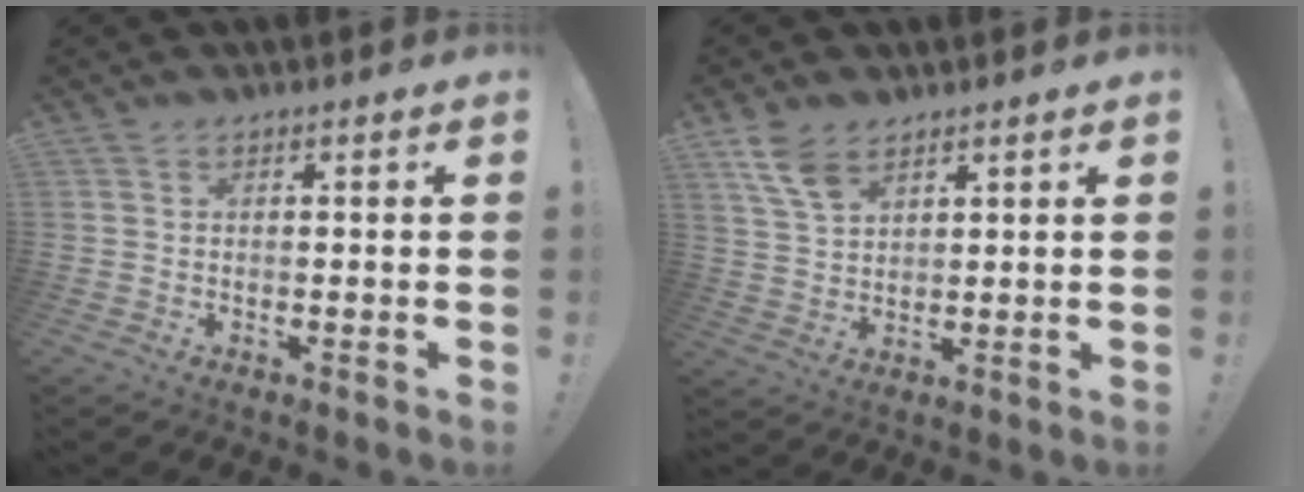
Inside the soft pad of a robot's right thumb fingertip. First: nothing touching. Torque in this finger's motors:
{"motor_torque": [0.03, 0.11, 0.52, 0.45, 0.03]}